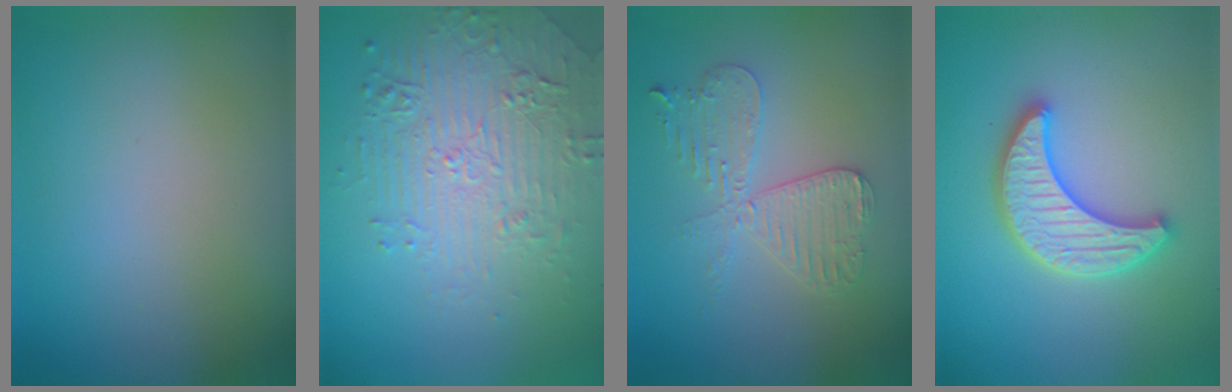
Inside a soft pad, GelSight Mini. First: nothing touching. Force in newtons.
{"total": 5.1, "press": 3.9, "slide": 3.3}
{"total": 4.3, "press": 3.7, "slide": 2.1}
{"total": 5.2, "press": 5.1, "slide": 0.8}